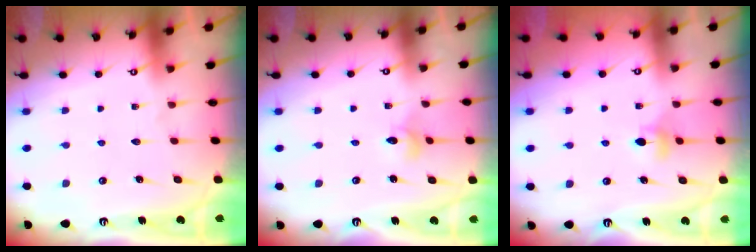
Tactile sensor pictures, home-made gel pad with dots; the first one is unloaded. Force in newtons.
{"total": 3.1, "press": 3.0, "slide": 0.4}
{"total": 4.6, "press": 4.5, "slide": 0.6}